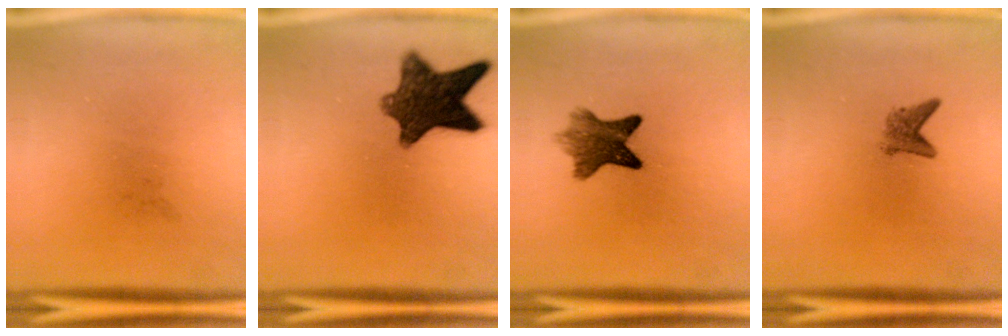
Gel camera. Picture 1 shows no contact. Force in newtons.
{"total": 11.0}
{"total": 7.0}
{"total": 2.1}